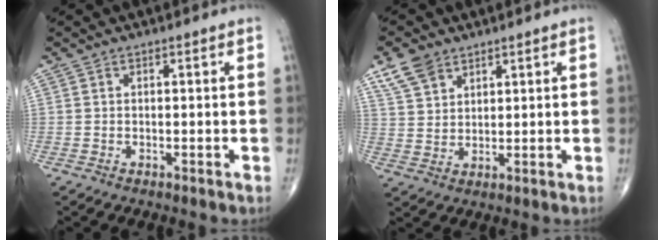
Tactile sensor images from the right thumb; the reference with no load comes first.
{"total": 6.3, "force": [4.2, 3.8, 2.6], "torque": [-0.040, -0.015, 0.090]}